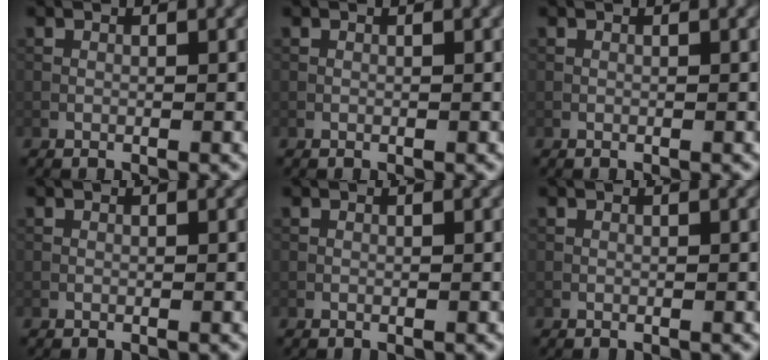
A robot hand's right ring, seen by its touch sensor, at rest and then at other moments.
{"total": 0.0}
{"total": 0.0}
{"total": 0.0}
{"total": 0.0}
{"total": 0.0}